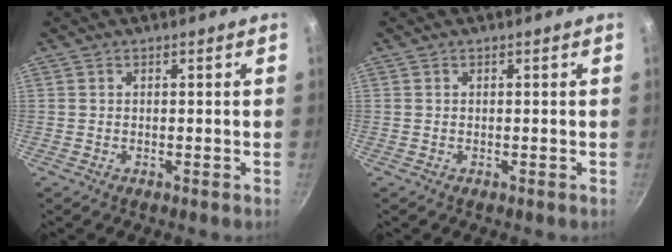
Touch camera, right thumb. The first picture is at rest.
{"total": 0.0}